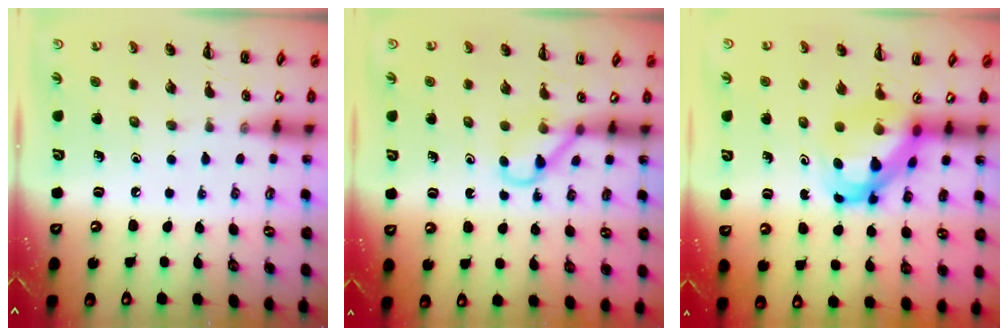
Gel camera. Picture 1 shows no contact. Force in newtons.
{"total": 3.6, "press": 3.3, "slide": 1.2}
{"total": 5.0, "press": 4.8, "slide": 1.3}